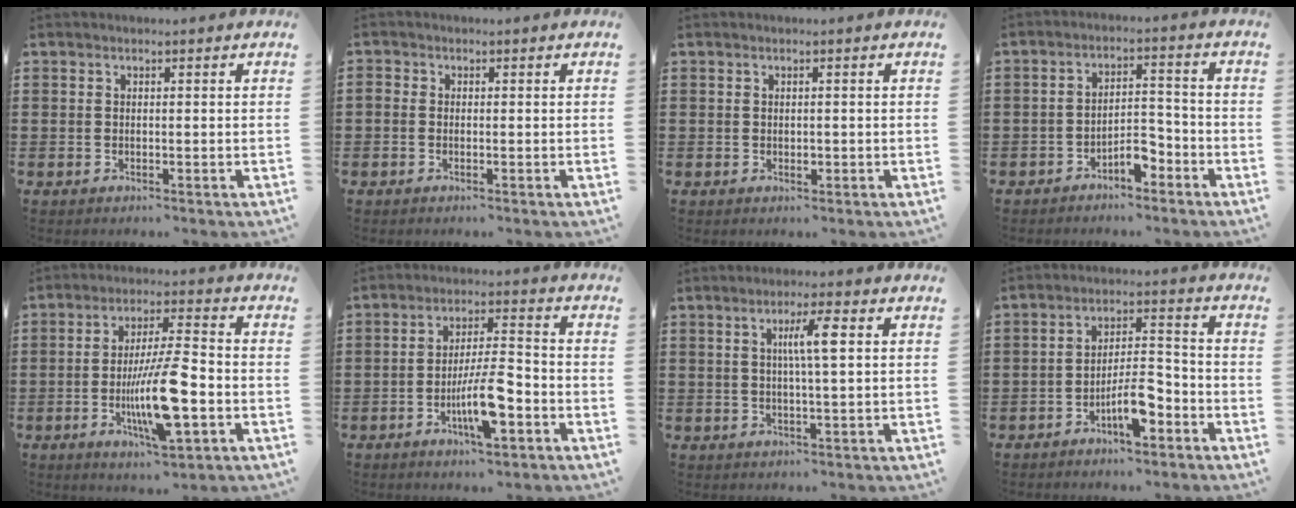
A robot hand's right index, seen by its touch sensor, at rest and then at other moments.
{"total": 0.8, "force": [-0.3, 0.6, 0.2], "torque": [-0.004, 0.002, -0.007]}
{"total": 0.8, "force": [-0.1, 0.5, 0.6], "torque": [-0.012, 0.000, -0.001]}
{"total": 4.7, "force": [-3.4, 1.7, 2.8], "torque": [-0.046, 0.013, -0.064]}
{"total": 13.0, "force": [-3.5, 2.9, 12.2], "torque": [-0.235, -0.008, -0.066]}
{"total": 8.9, "force": [-3.5, 2.2, 7.9], "torque": [-0.154, -0.002, -0.065]}
{"total": 5.1, "force": [1.1, 0.5, 5.0], "torque": [-0.096, 0.005, 0.013]}
{"total": 7.5, "force": [-4.0, 2.5, 5.8], "torque": [-0.113, 0.005, -0.073]}